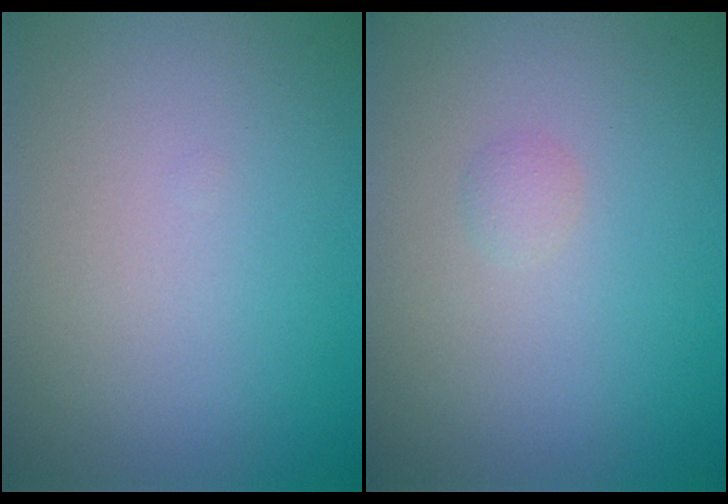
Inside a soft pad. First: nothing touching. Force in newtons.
{"total": 0.7, "press": 0.7, "slide": 0.1}